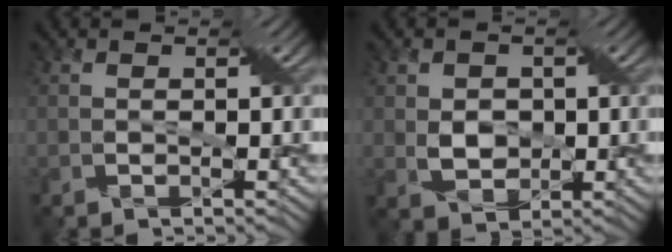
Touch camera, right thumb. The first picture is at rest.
{"total": 3.2, "force": [0.5, 2.5, 2.0], "torque": [-0.061, -0.002, 0.006]}